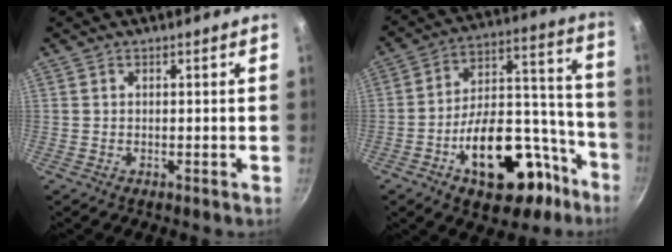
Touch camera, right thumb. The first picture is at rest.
{"total": 24.6, "force": [-11.9, 13.3, 16.9], "torque": [-0.203, 0.094, -0.166]}